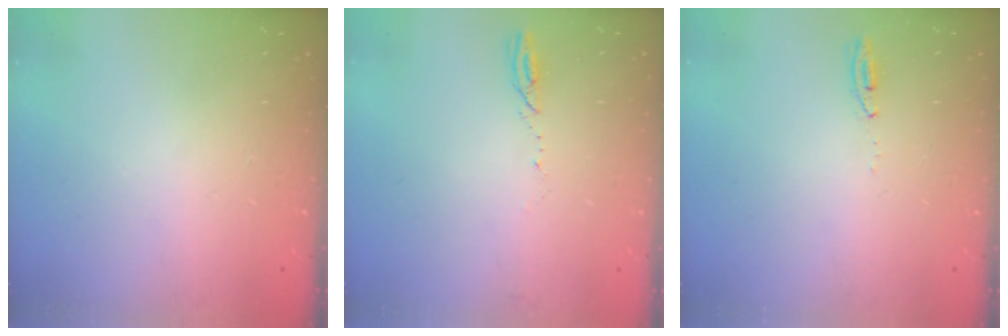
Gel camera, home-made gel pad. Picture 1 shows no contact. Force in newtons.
{"total": 2.6, "press": 2.6, "slide": 0.3}
{"total": 3.4, "press": 2.9, "slide": 1.7}